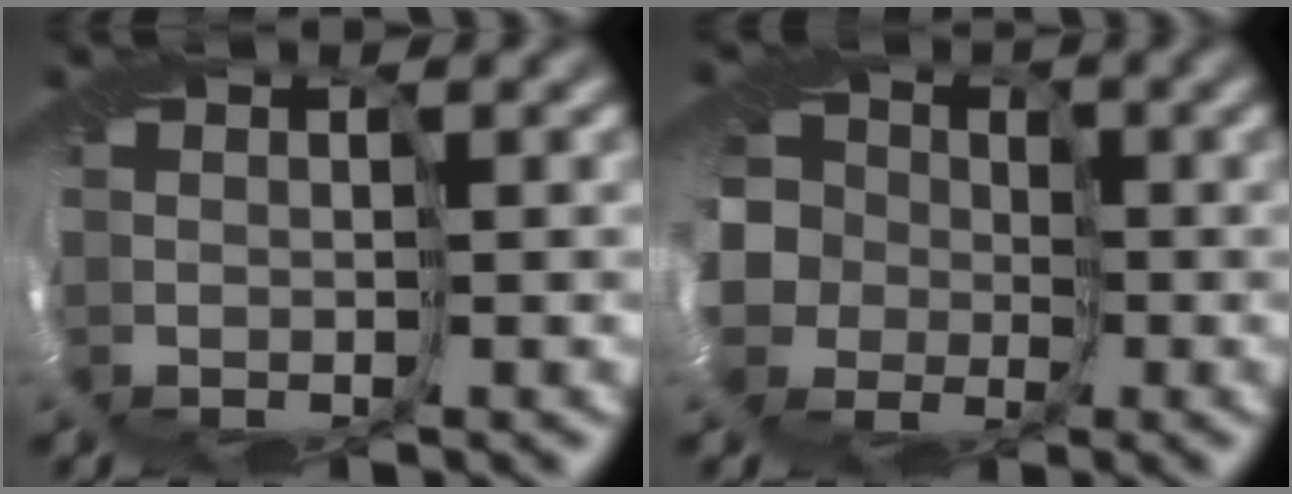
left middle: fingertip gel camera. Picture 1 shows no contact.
{"total": 7.3, "force": [-1.5, 6.6, 2.8], "torque": [-0.062, 0.013, -0.077]}